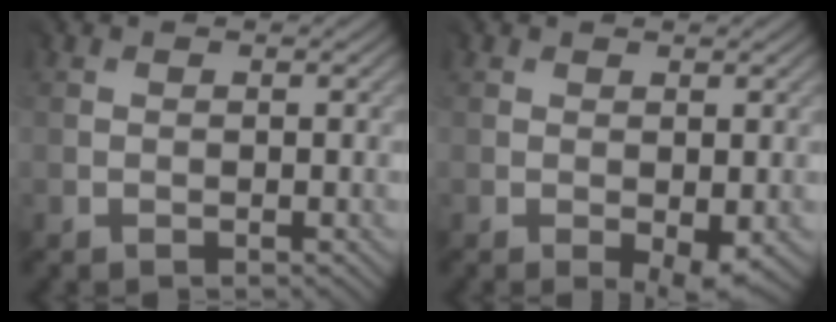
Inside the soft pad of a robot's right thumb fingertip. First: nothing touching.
{"total": 4.6, "force": [-1.8, 2.3, 3.6], "torque": [-0.056, -0.015, -0.020]}